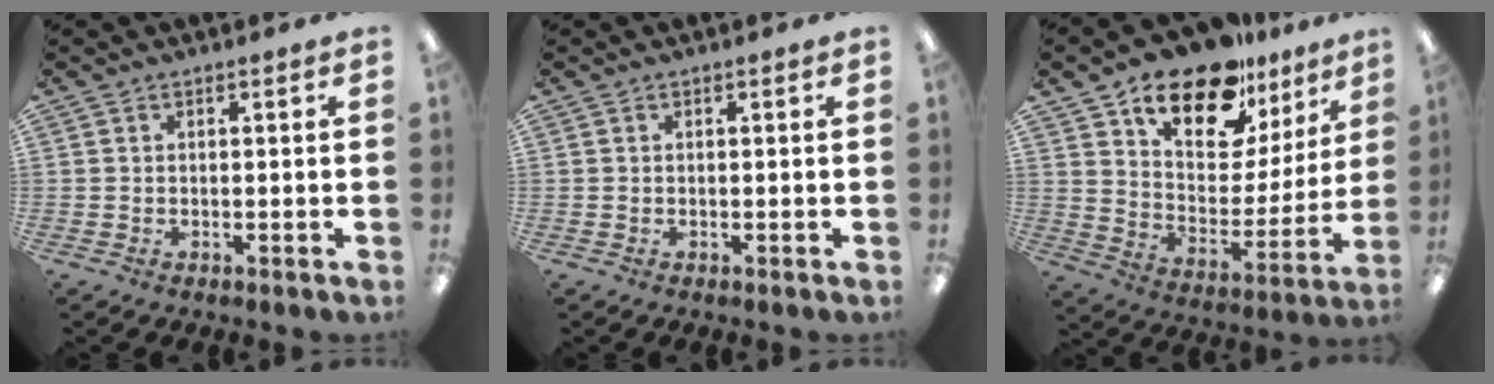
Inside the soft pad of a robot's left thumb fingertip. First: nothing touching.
{"total": 0.0}
{"total": 18.3, "force": [13.9, 8.5, 8.2], "torque": [-0.143, -0.095, 0.246]}